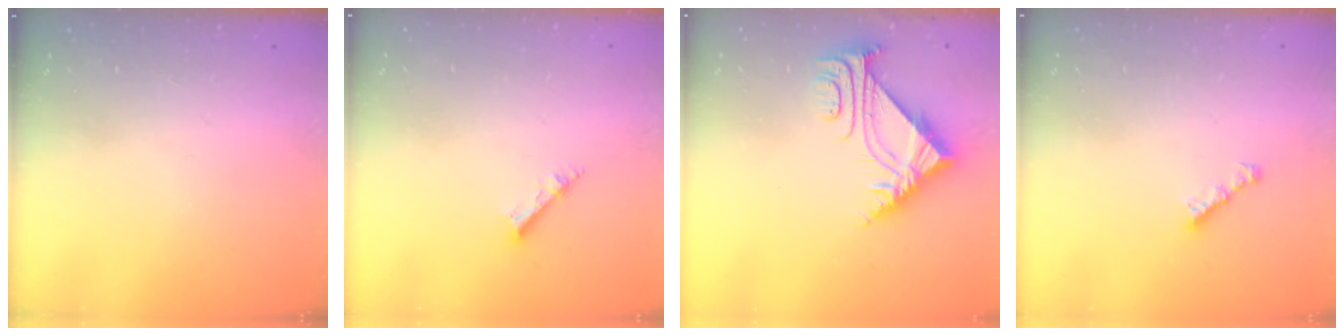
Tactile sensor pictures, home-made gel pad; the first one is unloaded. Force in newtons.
{"total": 2.6, "press": 2.5, "slide": 0.2}
{"total": 7.0, "press": 7.0, "slide": 0.7}
{"total": 2.4, "press": 2.4, "slide": 0.1}